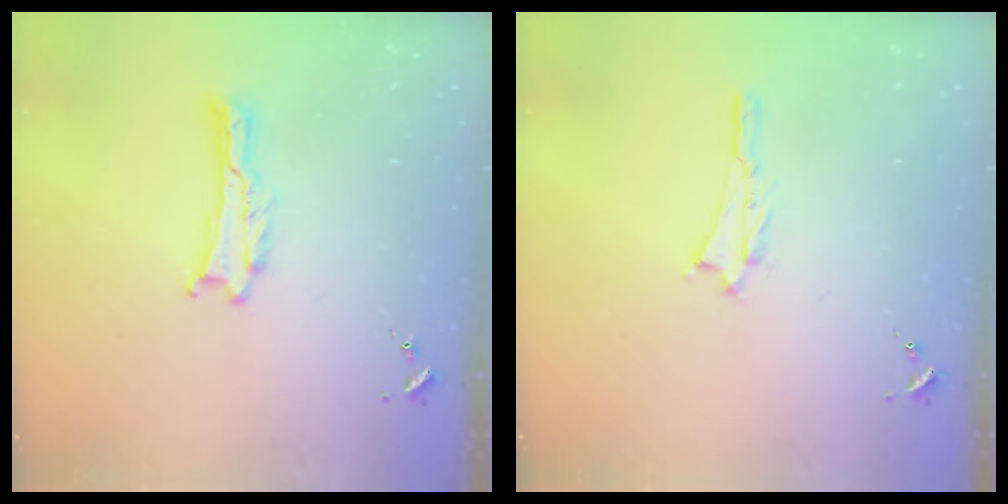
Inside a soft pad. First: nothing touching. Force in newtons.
{"total": 0.8, "press": 0.8, "slide": 0.2}